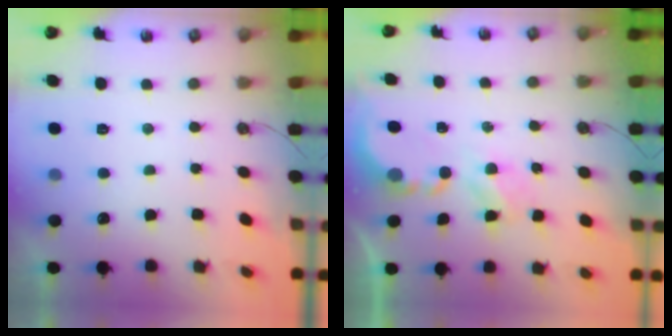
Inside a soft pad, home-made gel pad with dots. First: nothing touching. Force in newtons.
{"total": 3.9, "press": 3.9, "slide": 0.1}